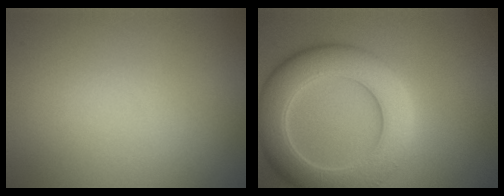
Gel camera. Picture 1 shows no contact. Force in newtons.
{"total": 7.9, "press": 7.9, "slide": 0.3}